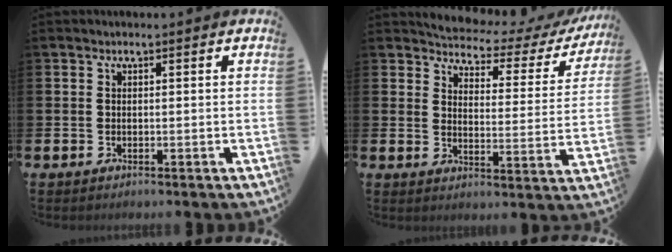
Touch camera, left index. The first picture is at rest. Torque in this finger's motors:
{"motor_torque": [0.94, -1.19, 0.38, 0.04]}